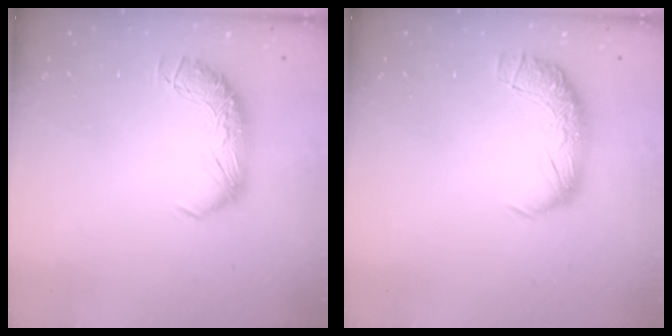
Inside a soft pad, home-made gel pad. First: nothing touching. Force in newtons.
{"total": 2.4, "press": 1.0, "slide": 2.2}